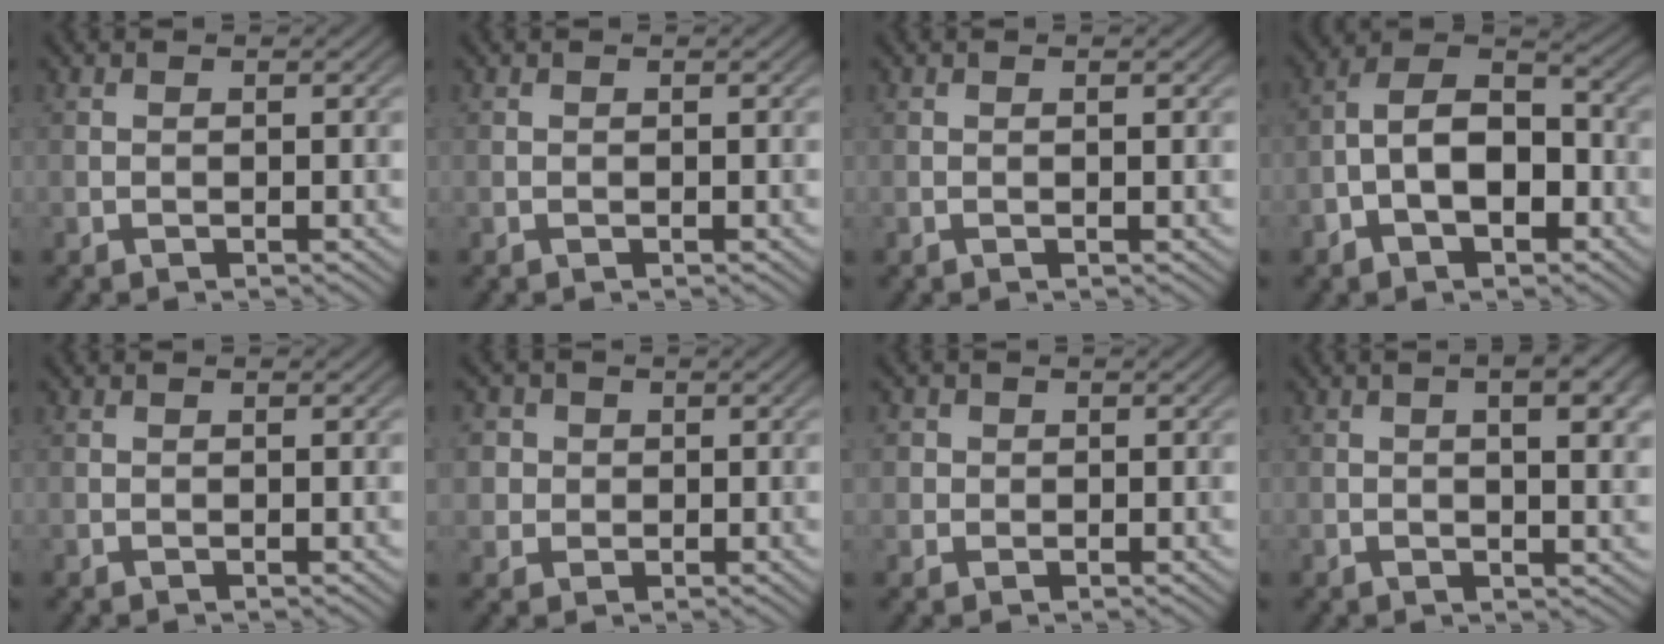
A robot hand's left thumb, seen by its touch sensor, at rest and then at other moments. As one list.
[{"total": 0.0}, {"total": 0.7, "force": [0.1, -0.1, 0.7], "torque": [-0.014, 0.002, 0.001]}, {"total": 8.7, "force": [-2.7, 4.9, 6.7], "torque": [-0.118, 0.013, -0.057]}, {"total": 0.0}, {"total": 4.0, "force": [1.0, 3.7, 1.1], "torque": [-0.037, 0.002, 0.011]}, {"total": 2.1, "force": [0.4, 2.0, 0.4], "torque": [-0.013, -0.002, 0.006]}, {"total": 5.8, "force": [1.3, 1.8, 5.4], "torque": [-0.083, 0.001, 0.019]}]